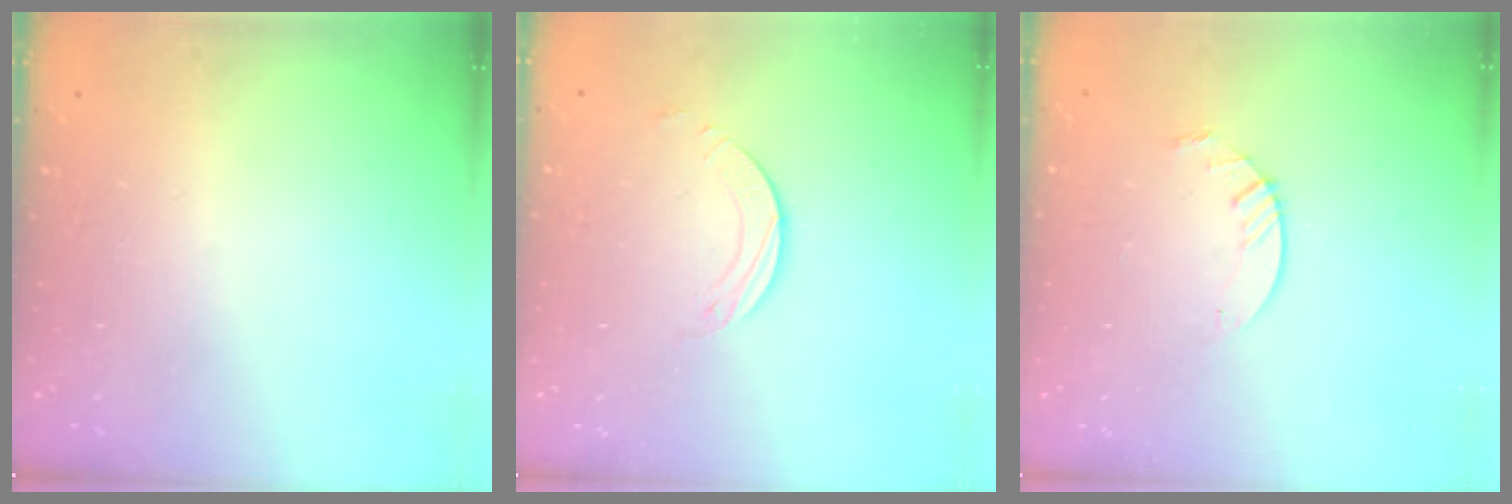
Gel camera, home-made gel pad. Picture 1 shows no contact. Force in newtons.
{"total": 2.0, "press": 1.9, "slide": 0.3}
{"total": 4.9, "press": 4.9, "slide": 0.4}